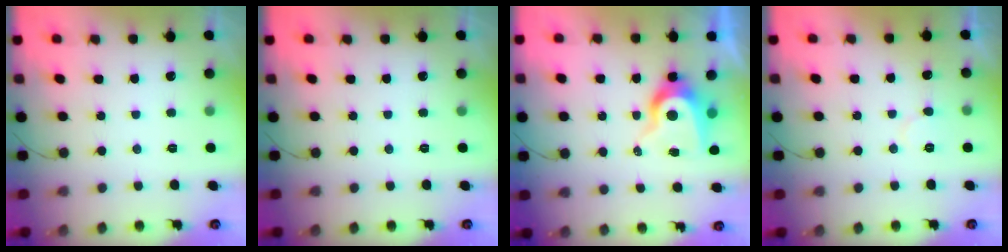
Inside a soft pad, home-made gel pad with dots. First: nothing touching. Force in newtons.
{"total": 0.0}
{"total": 8.6, "press": 8.5, "slide": 0.9}
{"total": 4.7, "press": 4.7, "slide": 0.5}